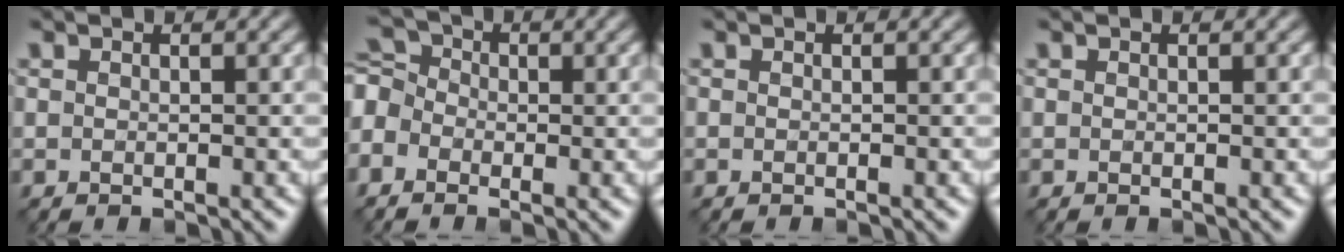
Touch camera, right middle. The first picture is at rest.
{"total": 4.6, "force": [-1.6, 3.6, 2.3], "torque": [-0.063, 0.011, -0.037]}
{"total": 0.0}
{"total": 0.0}